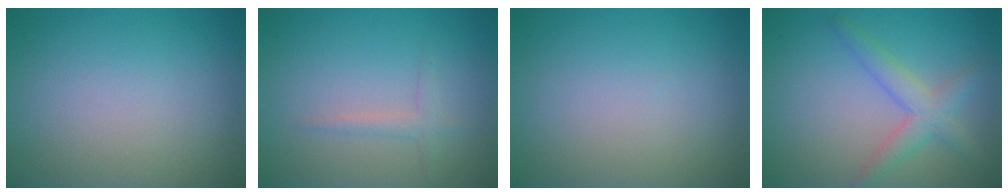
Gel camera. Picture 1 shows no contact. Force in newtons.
{"total": 1.3, "press": 1.3, "slide": 0.1}
{"total": 0.0}
{"total": 3.2, "press": 3.2, "slide": 0.1}